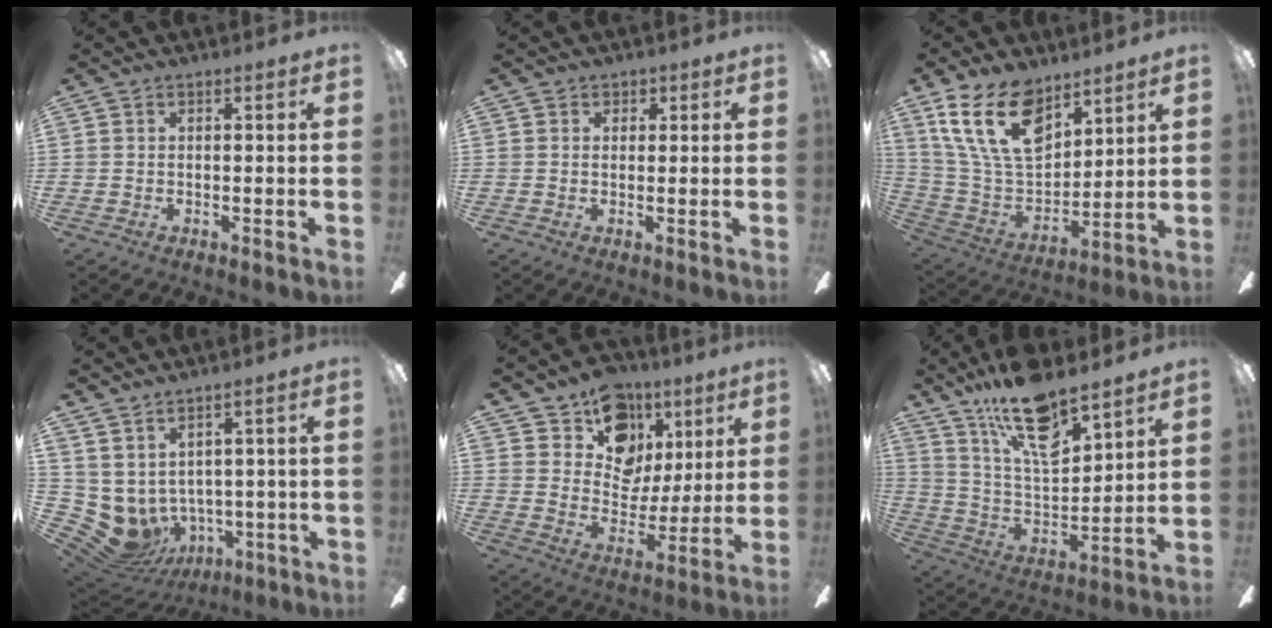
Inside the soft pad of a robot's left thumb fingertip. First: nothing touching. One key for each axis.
{"total": 1.5, "fx": 0.7, "fy": 1.2, "fz": 0.3, "tx": 0.010, "ty": -0.002, "tz": 0.008}
{"total": 19.9, "fx": 11.5, "fy": 11.0, "fz": 12.0, "tx": -0.254, "ty": -0.047, "tz": 0.210}
{"total": 6.5, "fx": 0.1, "fy": 5.7, "fz": 3.2, "tx": -0.108, "ty": -0.024, "tz": 0.013}
{"total": 15.2, "fx": 8.4, "fy": 11.3, "fz": 5.6, "tx": -0.084, "ty": -0.047, "tz": 0.160}
{"total": 18.7, "fx": 13.6, "fy": 6.5, "fz": 11.1, "tx": -0.216, "ty": -0.078, "tz": 0.234}